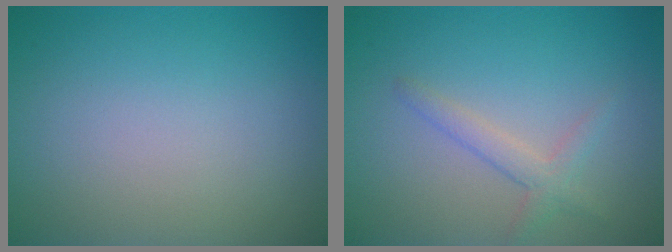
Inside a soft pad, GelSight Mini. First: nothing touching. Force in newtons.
{"total": 2.0, "press": 2.0, "slide": 0.1}